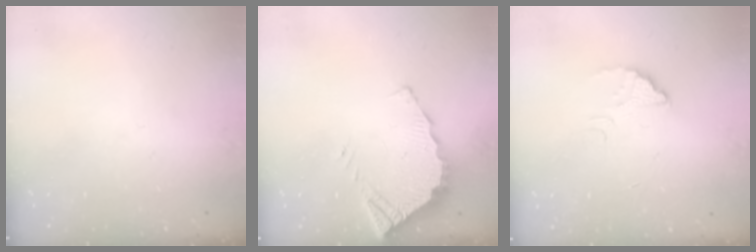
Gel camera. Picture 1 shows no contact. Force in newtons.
{"total": 4.5, "press": 4.5, "slide": 0.2}
{"total": 3.1, "press": 3.1, "slide": 0.2}